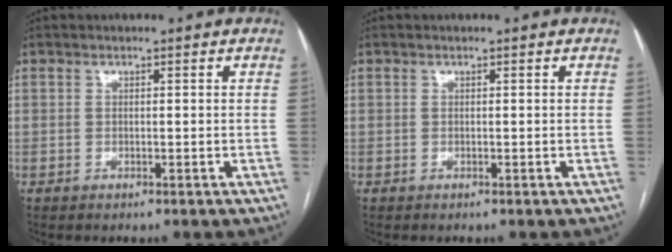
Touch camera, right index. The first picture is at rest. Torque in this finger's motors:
{"motor_torque": [0.00, 0.00, 0.00, 0.00]}